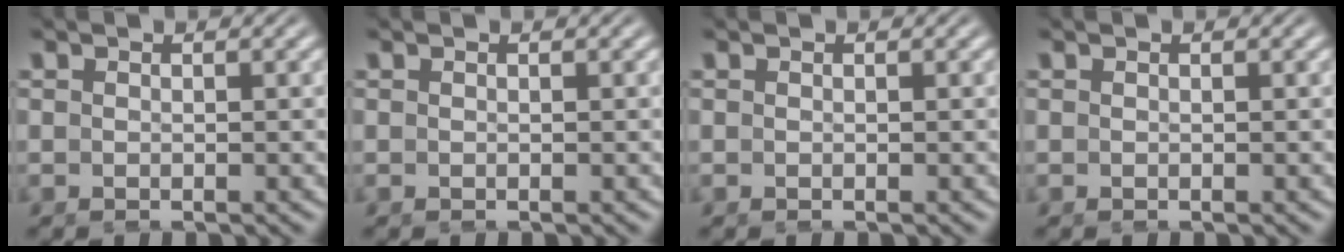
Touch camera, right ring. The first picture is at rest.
{"total": 0.0}
{"total": 0.0}
{"total": 0.0}